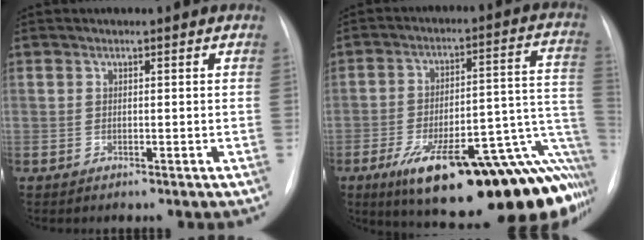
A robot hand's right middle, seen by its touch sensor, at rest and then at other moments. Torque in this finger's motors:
{"motor_torque": [1.31, -0.83, 0.47, 0.13]}